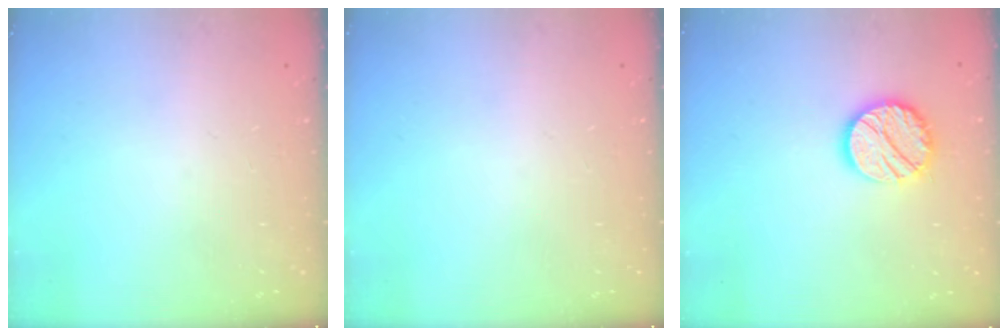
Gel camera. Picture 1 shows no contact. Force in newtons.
{"total": 0.0}
{"total": 13.5, "press": 13.5, "slide": 0.6}